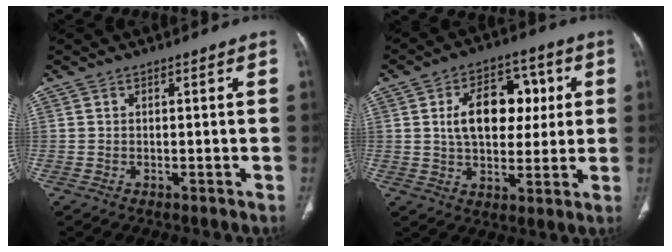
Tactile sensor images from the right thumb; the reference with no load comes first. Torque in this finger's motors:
{"motor_torque": [0.60, 0.62, 0.28, 0.04, 0.08]}